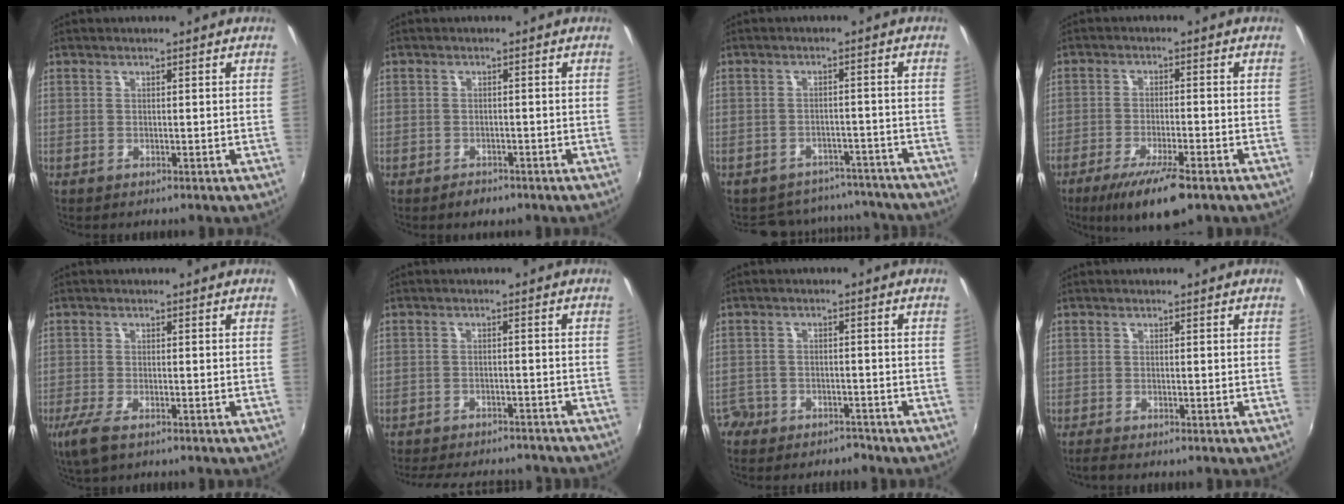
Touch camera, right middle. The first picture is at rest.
{"total": 2.4, "force": [-1.5, 1.7, 0.5], "torque": [-0.010, 0.004, -0.023]}
{"total": 13.2, "force": [-11.6, 5.6, 2.8], "torque": [-0.070, 0.025, -0.139]}
{"total": 10.7, "force": [-7.2, 2.2, 7.6], "torque": [-0.157, -0.031, -0.122]}
{"total": 4.7, "force": [-3.0, 1.4, 3.4], "torque": [-0.082, -0.015, -0.057]}
{"total": 14.6, "force": [-12.7, 4.4, 5.8], "torque": [-0.125, -0.011, -0.172]}
{"total": 6.1, "force": [-5.0, 3.5, 0.6], "torque": [-0.031, 0.008, -0.086]}
{"total": 1.3, "force": [-1.1, -0.1, 0.7], "torque": [-0.014, -0.004, -0.022]}